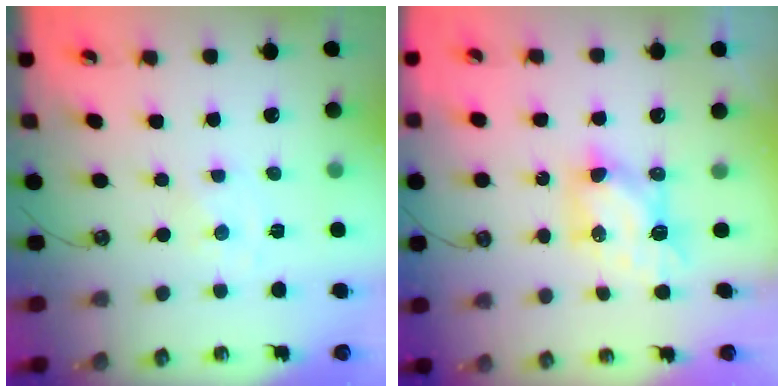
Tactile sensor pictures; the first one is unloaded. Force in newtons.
{"total": 7.1, "press": 7.1, "slide": 0.8}